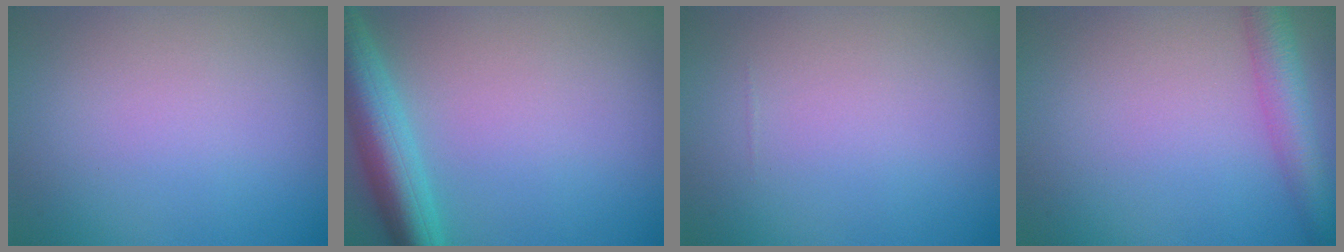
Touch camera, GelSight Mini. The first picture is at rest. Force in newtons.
{"total": 5.6, "press": 5.6, "slide": 0.3}
{"total": 0.0}
{"total": 4.0, "press": 4.0, "slide": 0.2}